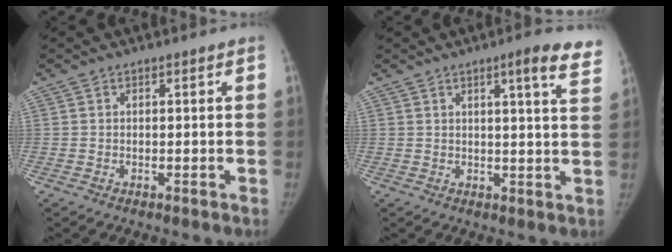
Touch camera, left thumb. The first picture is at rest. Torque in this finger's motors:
{"motor_torque": [0.27, 0.16, 0.19, -0.26, 0.07]}